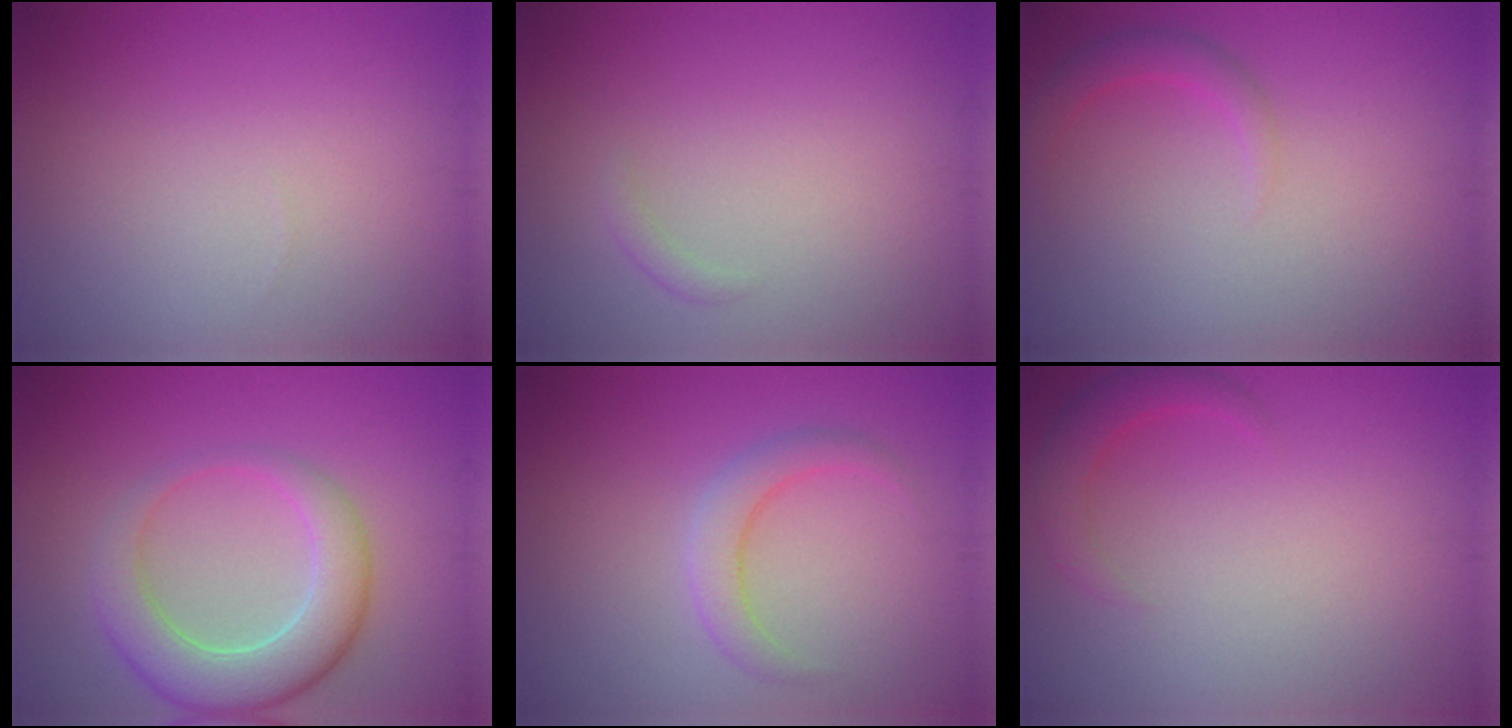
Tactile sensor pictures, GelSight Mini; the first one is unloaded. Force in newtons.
{"total": 0.8, "press": 0.8, "slide": 0.0}
{"total": 1.8, "press": 1.8, "slide": 0.2}
{"total": 6.1, "press": 6.1, "slide": 0.7}
{"total": 2.4, "press": 2.4, "slide": 0.0}
{"total": 2.4, "press": 2.4, "slide": 0.2}